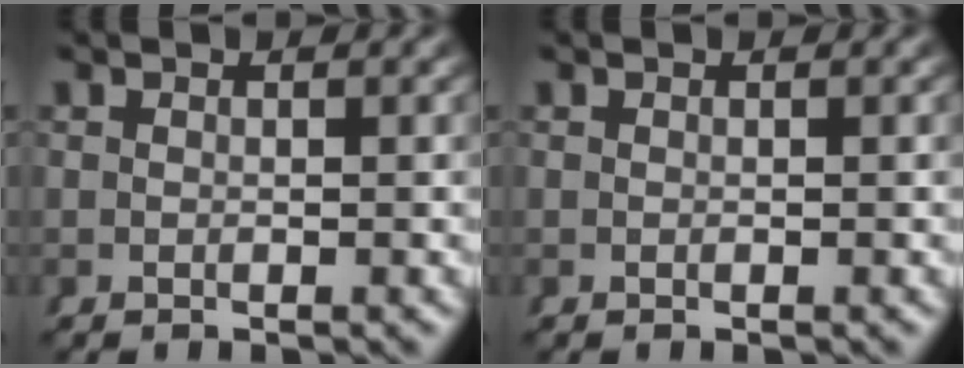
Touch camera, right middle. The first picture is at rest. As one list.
[{"total": 0.0}]